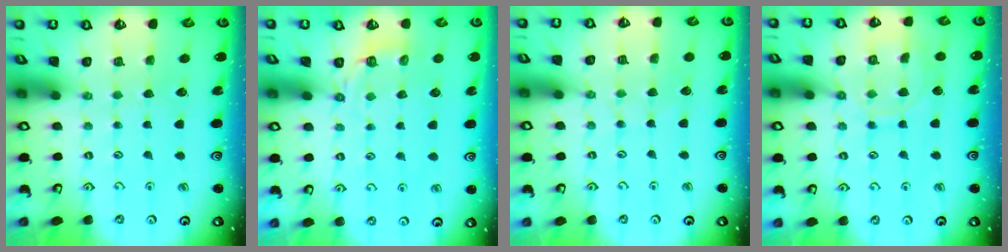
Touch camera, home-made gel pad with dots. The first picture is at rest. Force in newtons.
{"total": 2.9, "press": 2.0, "slide": 2.1}
{"total": 3.8, "press": 3.7, "slide": 0.5}
{"total": 10.5, "press": 10.5, "slide": 0.7}